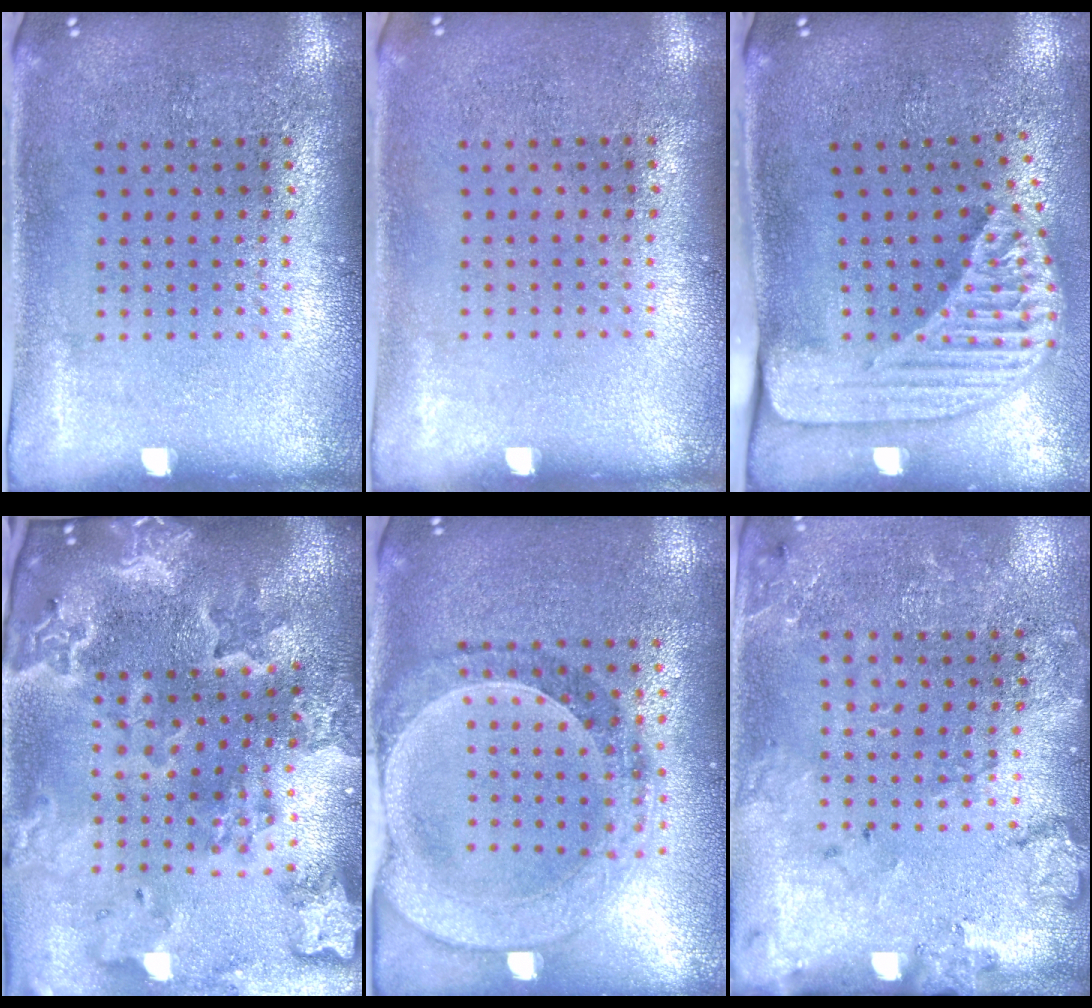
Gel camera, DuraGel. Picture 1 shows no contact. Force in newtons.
{"total": 0.0}
{"total": 2.5, "press": 1.7, "slide": 1.8}
{"total": 4.2, "press": 3.5, "slide": 2.3}
{"total": 1.5, "press": 1.5, "slide": 0.3}
{"total": 1.8, "press": 1.6, "slide": 0.7}